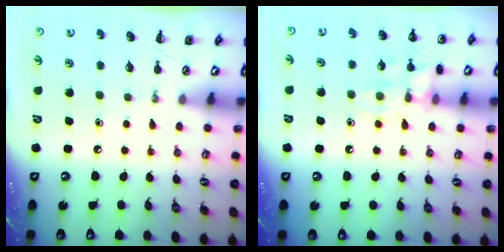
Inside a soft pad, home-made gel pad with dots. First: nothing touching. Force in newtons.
{"total": 11.1, "press": 11.0, "slide": 0.4}